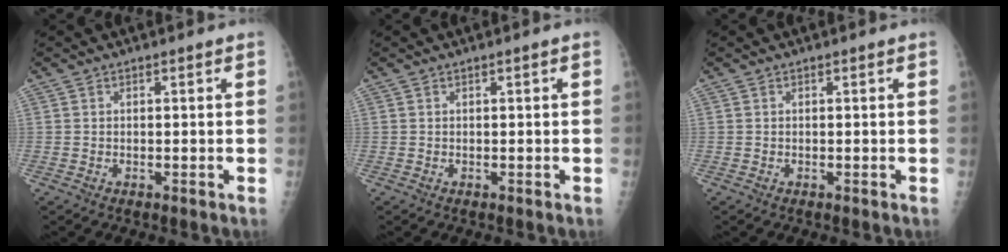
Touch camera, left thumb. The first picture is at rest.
{"total": 0.0}
{"total": 0.0}